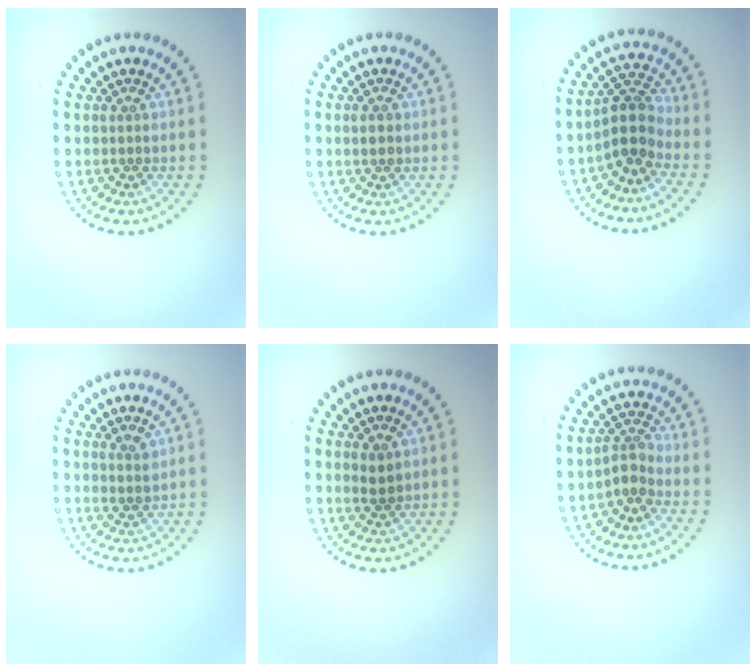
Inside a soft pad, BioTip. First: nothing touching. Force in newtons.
{"total": 1.2, "press": 1.2, "slide": 0.3}
{"total": 3.5, "press": 2.8, "slide": 2.2}
{"total": 1.5, "press": 1.3, "slide": 0.7}
{"total": 1.6, "press": 1.5, "slide": 0.4}
{"total": 2.0, "press": 1.4, "slide": 1.3}